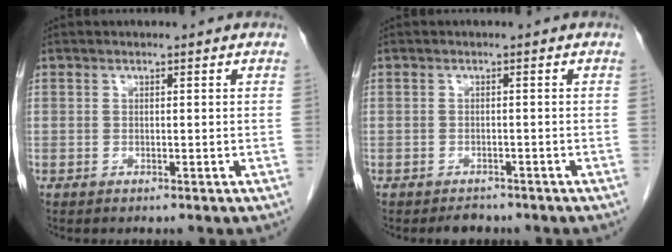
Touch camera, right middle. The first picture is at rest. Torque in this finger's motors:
{"motor_torque": [0.00, 0.00, 0.00, 0.00]}